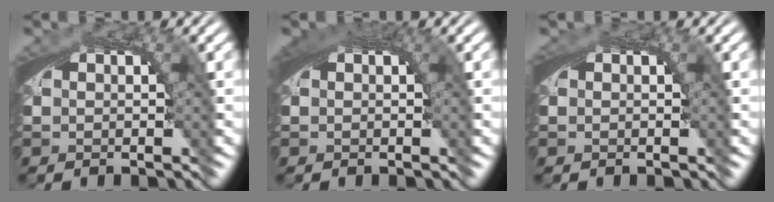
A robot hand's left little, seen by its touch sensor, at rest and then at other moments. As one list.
[{"total": 1.9, "force": [0.8, 0.3, 1.7], "torque": [-0.022, 0.006, 0.012]}, {"total": 0.5, "force": [0.2, 0.1, 0.5], "torque": [-0.008, 0.002, 0.004]}]